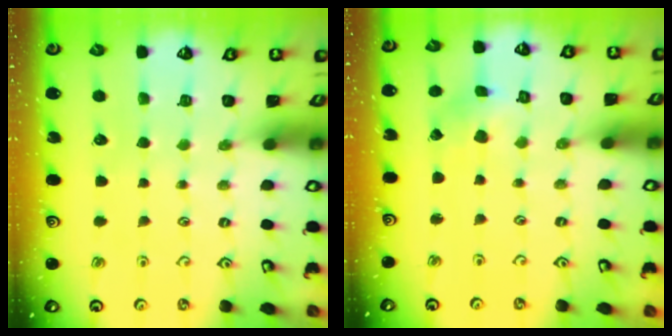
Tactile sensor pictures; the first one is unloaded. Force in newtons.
{"total": 1.6, "press": 1.6, "slide": 0.0}